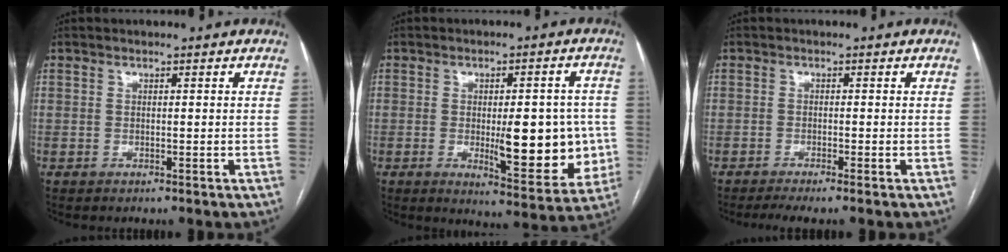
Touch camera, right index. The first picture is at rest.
{"total": 13.2, "force": [-1.7, 4.2, 12.4], "torque": [-0.153, -0.002, -0.012]}
{"total": 3.8, "force": [-2.9, -0.4, 2.4], "torque": [-0.035, -0.004, -0.049]}